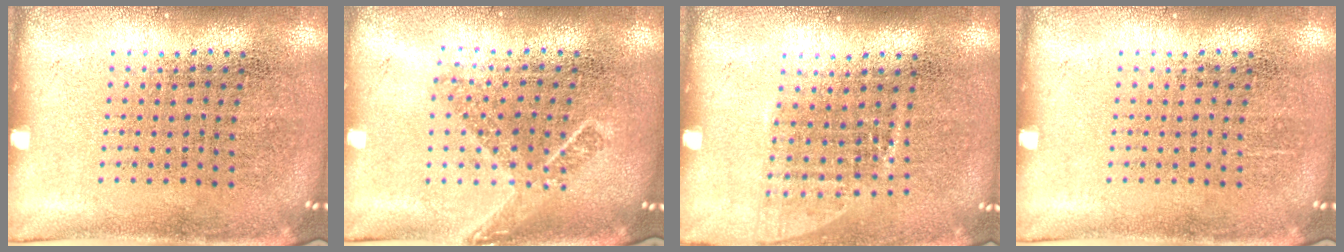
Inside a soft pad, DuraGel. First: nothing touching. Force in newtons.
{"total": 1.6, "press": 1.2, "slide": 1.1}
{"total": 1.0, "press": 0.9, "slide": 0.6}
{"total": 0.0}